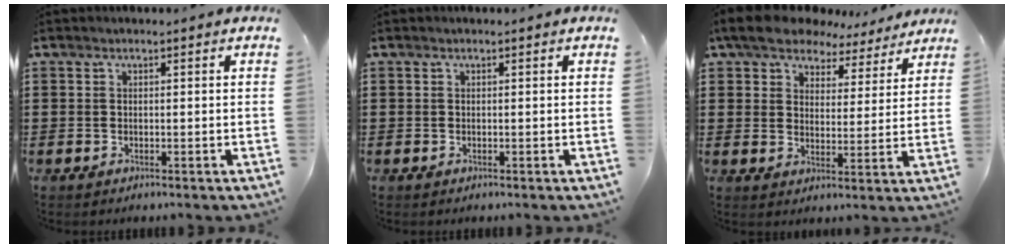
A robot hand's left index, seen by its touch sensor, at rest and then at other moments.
{"total": 0.0}
{"total": 7.1, "force": [6.4, 2.6, 1.5], "torque": [-0.059, -0.028, 0.114]}